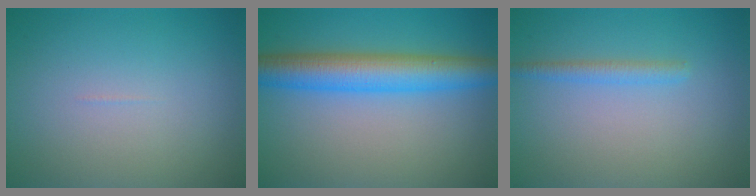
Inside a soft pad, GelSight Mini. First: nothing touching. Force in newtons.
{"total": 6.7, "press": 6.7, "slide": 0.0}
{"total": 1.6, "press": 1.6, "slide": 0.0}